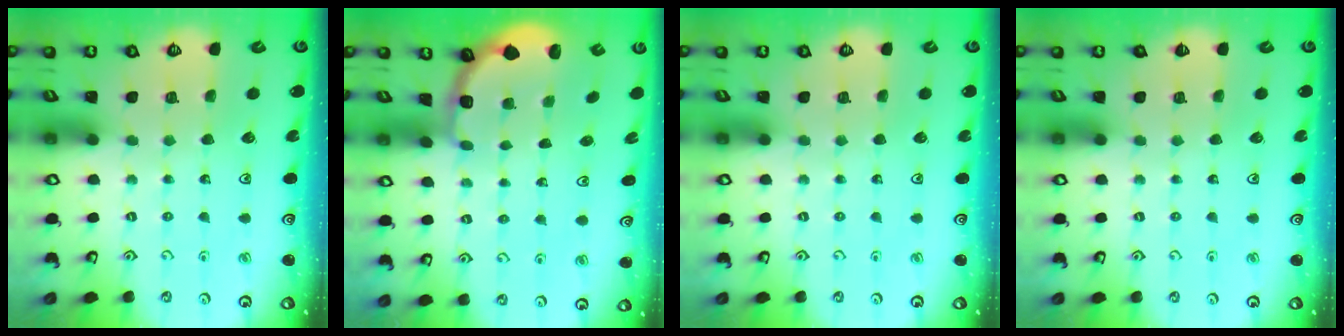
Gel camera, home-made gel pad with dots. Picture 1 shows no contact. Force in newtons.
{"total": 1.9, "press": 1.7, "slide": 0.8}
{"total": 0.0}
{"total": 0.0}